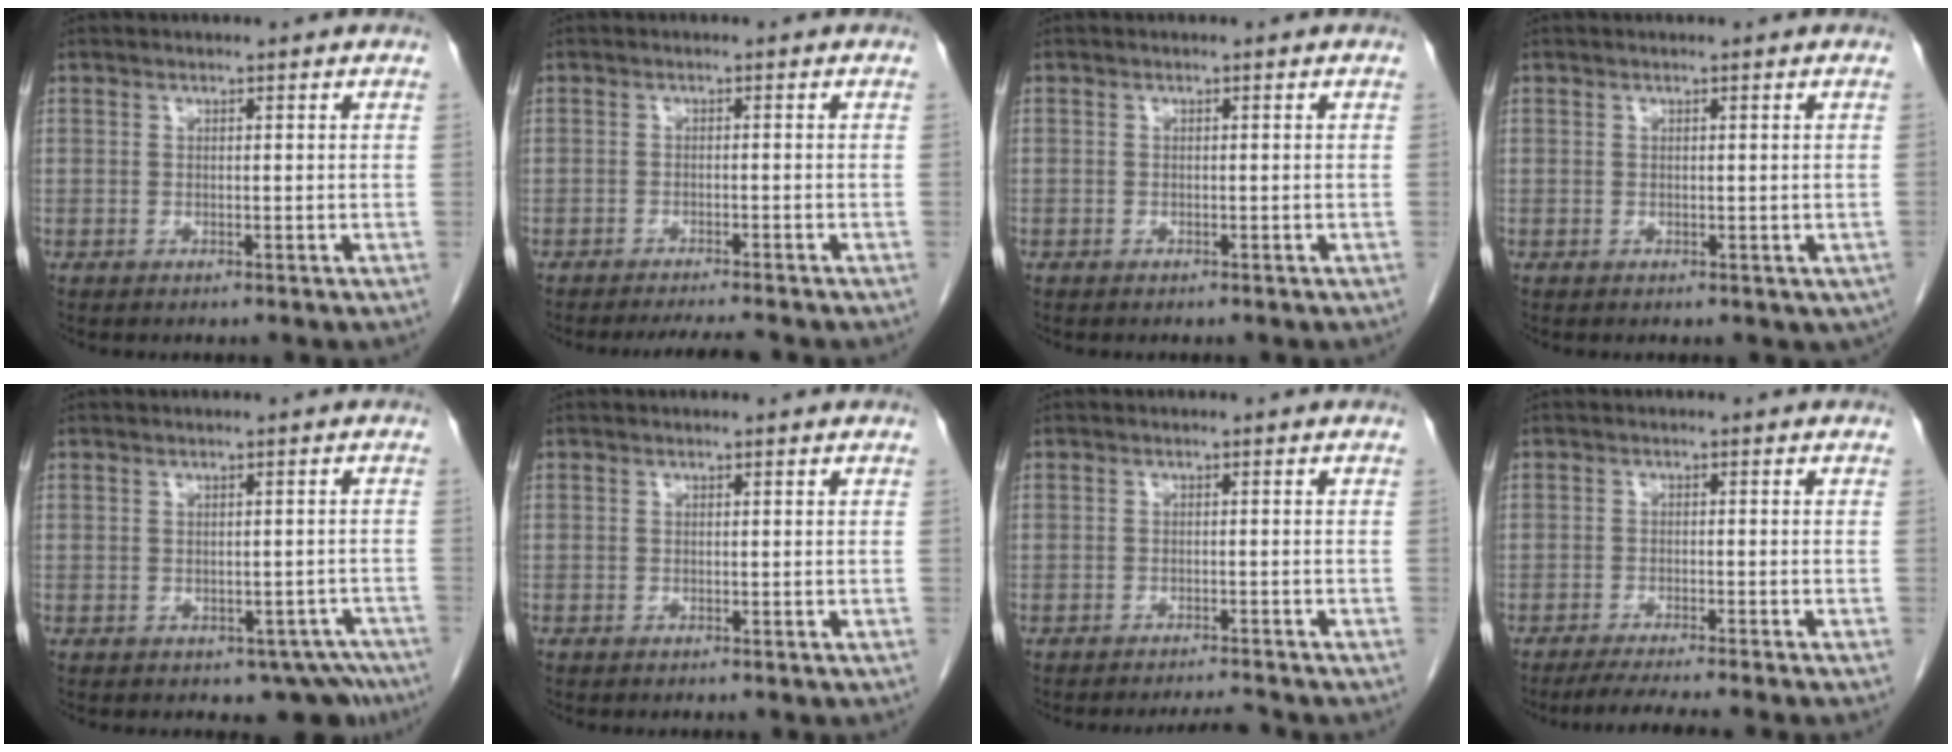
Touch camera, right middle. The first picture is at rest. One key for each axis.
{"total": 4.9, "fx": -4.5, "fy": -0.1, "fz": 2.0, "tx": -0.025, "ty": -0.012, "tz": -0.067}
{"total": 0.0}
{"total": 1.0, "fx": 0.0, "fy": 0.8, "fz": 0.6, "tx": -0.002, "ty": 0.001, "tz": 0.008}
{"total": 5.6, "fx": -4.1, "fy": 3.3, "fz": 2.1, "tx": 0.006, "ty": 0.012, "tz": -0.048}
{"total": 0.0}
{"total": 3.2, "fx": -3.0, "fy": -0.8, "fz": 0.3, "tx": -0.008, "ty": -0.011, "tz": -0.045}
{"total": 6.6, "fx": -5.7, "fy": -1.0, "fz": 3.2, "tx": -0.035, "ty": -0.018, "tz": -0.090}